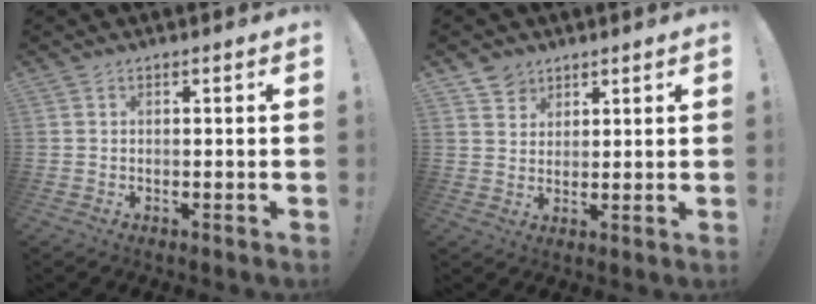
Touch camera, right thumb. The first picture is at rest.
{"total": 5.0, "force": [3.6, 3.4, 0.2], "torque": [-0.006, -0.024, 0.070]}